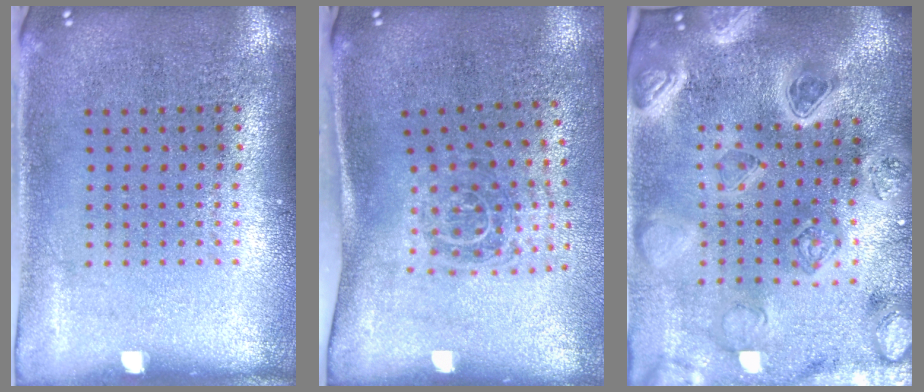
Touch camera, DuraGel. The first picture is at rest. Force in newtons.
{"total": 1.8, "press": 1.2, "slide": 1.4}
{"total": 5.1, "press": 4.3, "slide": 2.8}